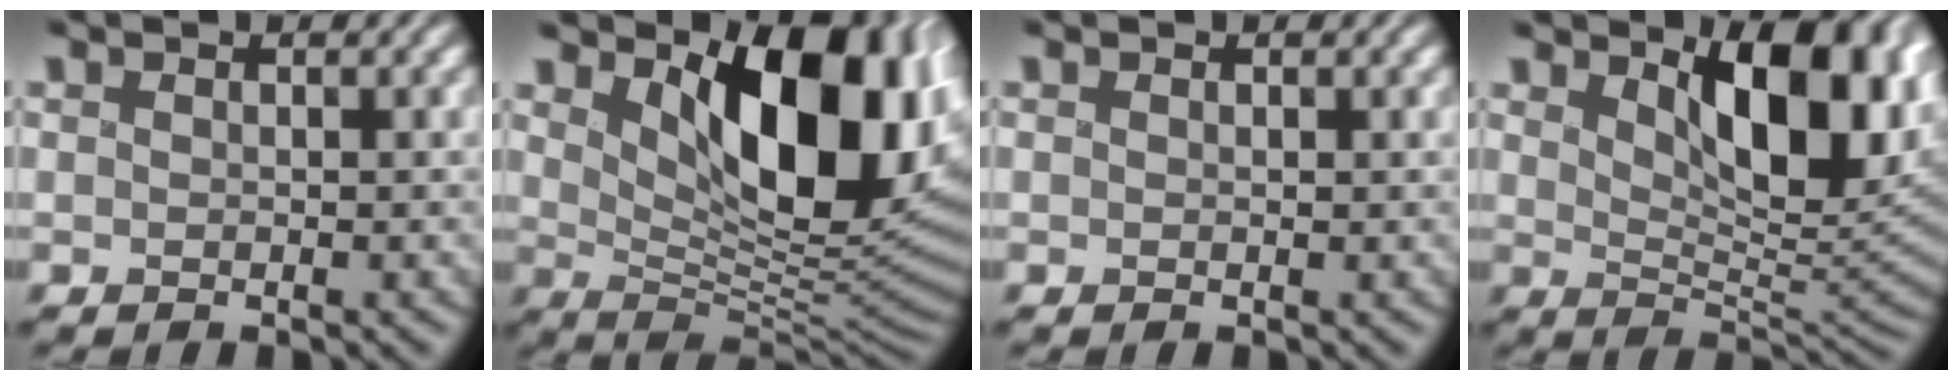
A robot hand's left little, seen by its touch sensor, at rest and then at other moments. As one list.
[{"total": 10.8, "force": [3.3, 5.6, 8.6], "torque": [-0.124, -0.025, 0.059]}, {"total": 0.0}, {"total": 9.0, "force": [3.1, 4.4, 7.2], "torque": [-0.101, -0.014, 0.039]}]